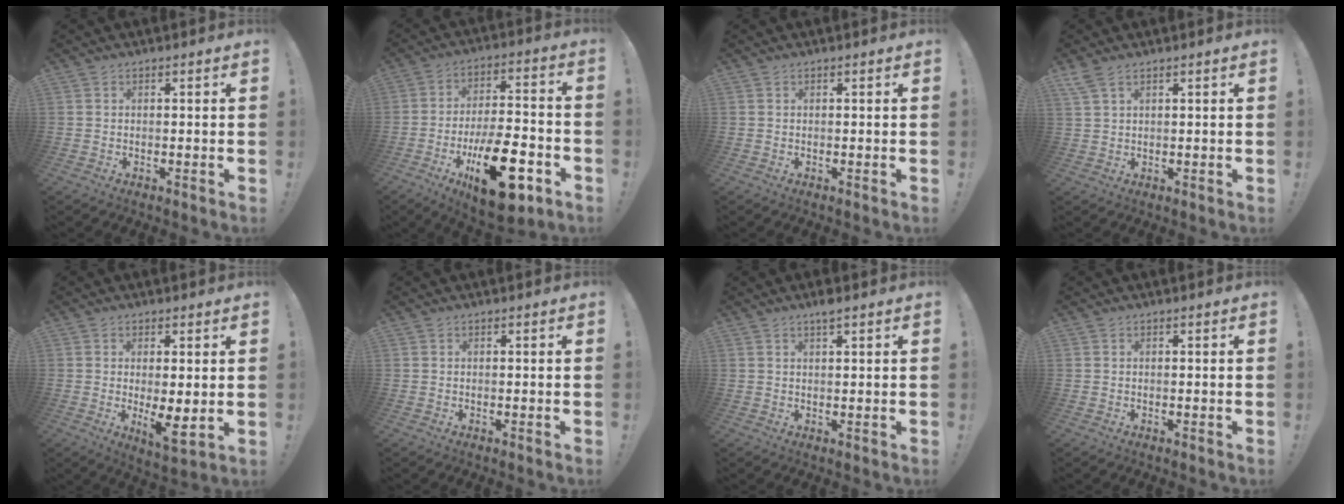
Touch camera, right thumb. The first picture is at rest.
{"total": 21.9, "force": [-9.6, 9.4, 17.2], "torque": [-0.274, 0.059, -0.142]}
{"total": 0.0}
{"total": 3.5, "force": [2.4, 1.3, 2.1], "torque": [-0.045, -0.004, 0.047]}
{"total": 7.6, "force": [-0.2, 2.1, 7.3], "torque": [-0.102, -0.022, 0.000]}
{"total": 0.0}
{"total": 2.6, "force": [1.8, -0.1, 1.8], "torque": [-0.025, -0.007, 0.028]}
{"total": 0.0}